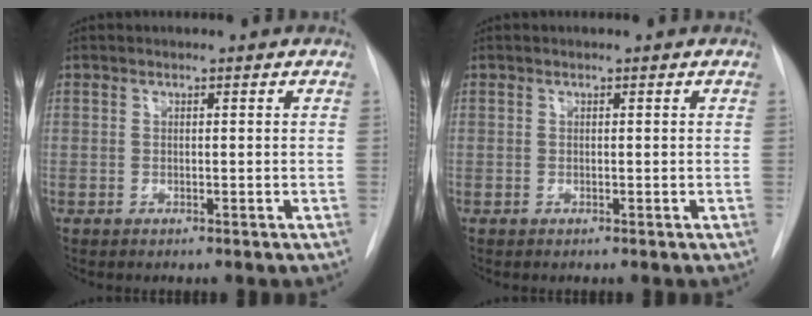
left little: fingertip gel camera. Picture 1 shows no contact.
{"total": 0.0}